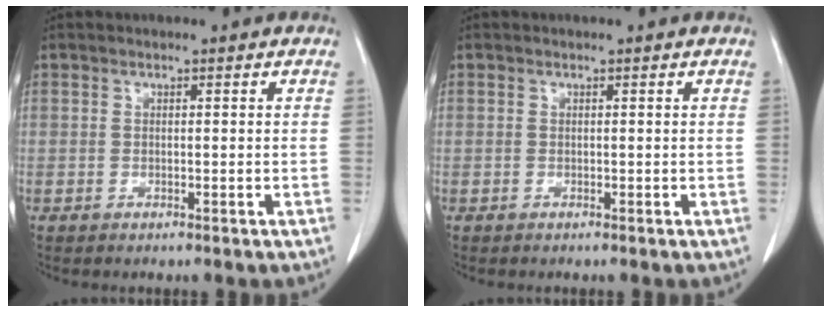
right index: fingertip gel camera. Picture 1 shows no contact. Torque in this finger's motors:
{"motor_torque": [-0.24, 0.07, -0.05, -0.01]}